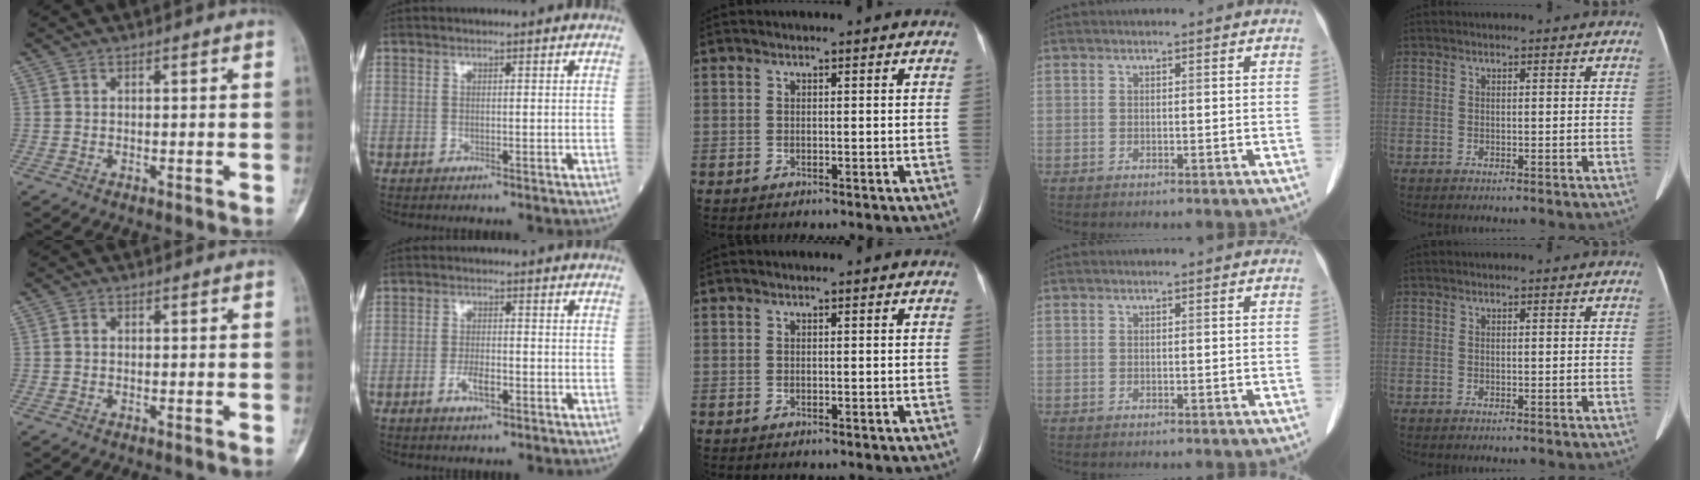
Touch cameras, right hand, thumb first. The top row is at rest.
{"thumb": {"total": 1.0, "force": [0.0, 0.7, 0.8], "torque": [-0.010, 0.000, -0.001]}, "index": {"total": 3.4, "force": [-1.7, 1.1, 2.8], "torque": [-0.055, 0.002, -0.032]}}